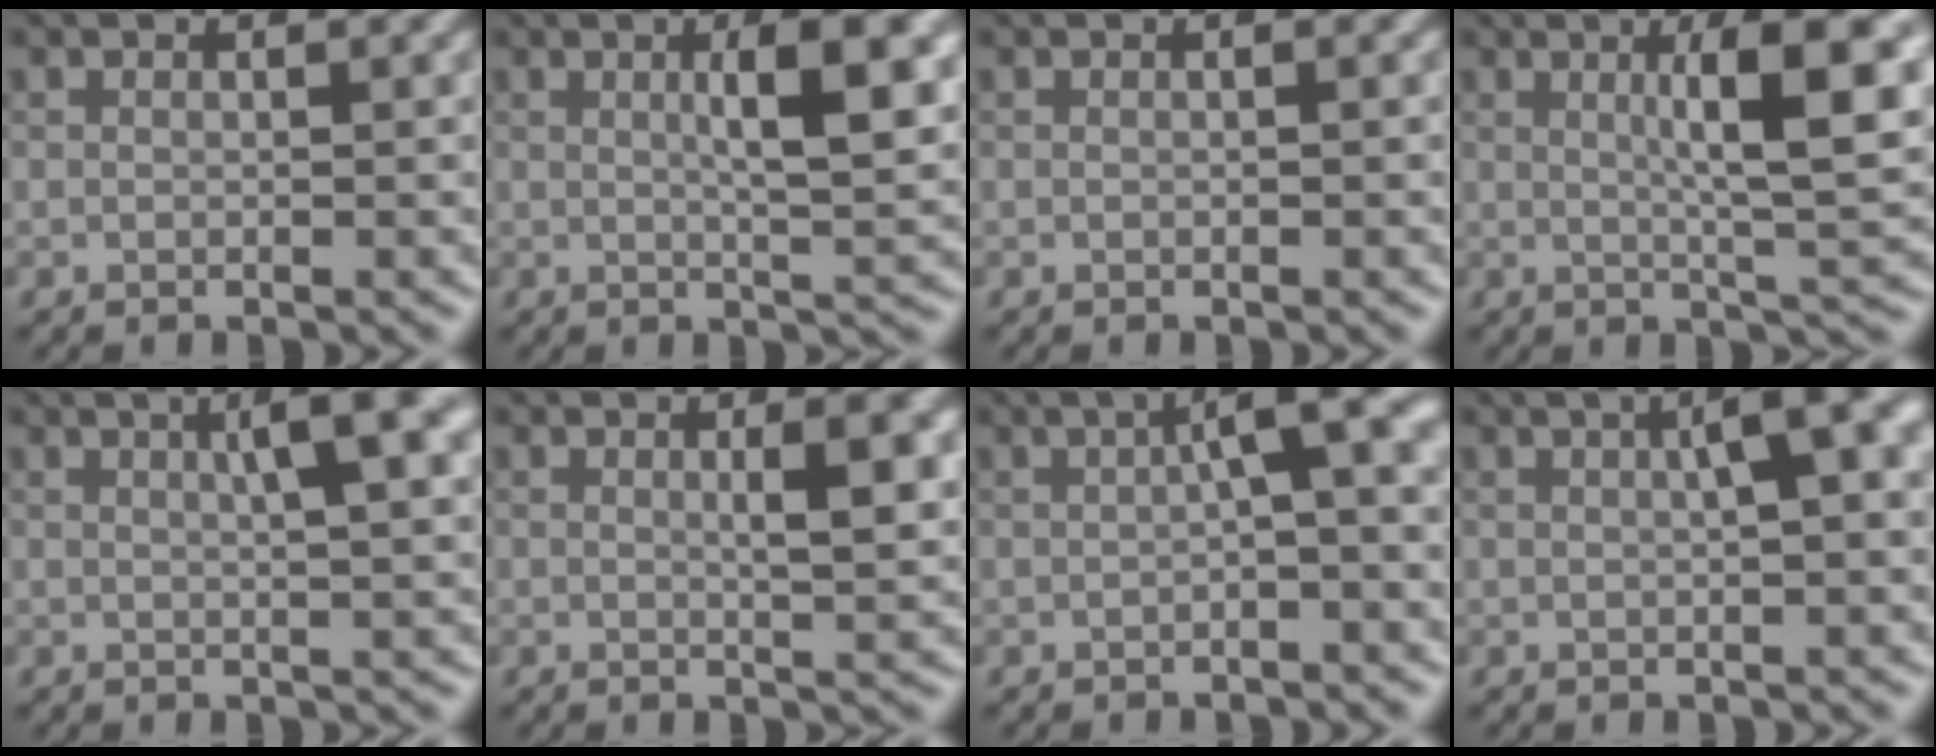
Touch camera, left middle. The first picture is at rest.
{"total": 6.0, "force": [1.3, 1.4, 5.7], "torque": [-0.075, 0.008, 0.019]}
{"total": 0.0}
{"total": 8.3, "force": [1.9, 1.6, 8.0], "torque": [-0.105, 0.006, 0.030]}
{"total": 5.6, "force": [2.0, 1.2, 5.1], "torque": [-0.063, 0.012, 0.025]}
{"total": 3.4, "force": [0.7, 0.8, 3.2], "torque": [-0.042, 0.002, 0.009]}
{"total": 4.7, "force": [0.6, 0.9, 4.6], "torque": [-0.068, 0.019, 0.002]}
{"total": 5.3, "force": [1.3, 1.2, 4.9], "torque": [-0.061, 0.019, 0.015]}